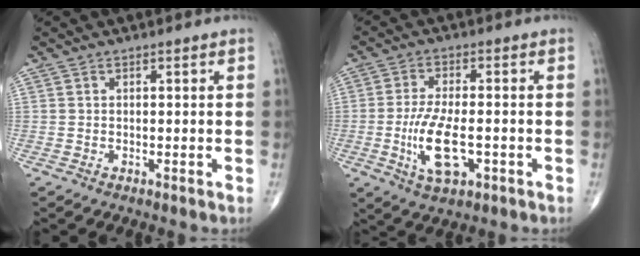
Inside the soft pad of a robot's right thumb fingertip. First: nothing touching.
{"total": 9.9, "force": [-2.4, 4.1, 8.6], "torque": [-0.171, 0.000, -0.040]}